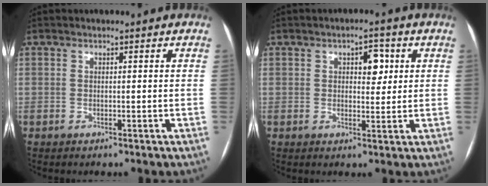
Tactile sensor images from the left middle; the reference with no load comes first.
{"total": 4.1, "force": [1.4, 2.1, 3.2], "torque": [-0.043, 0.011, 0.020]}